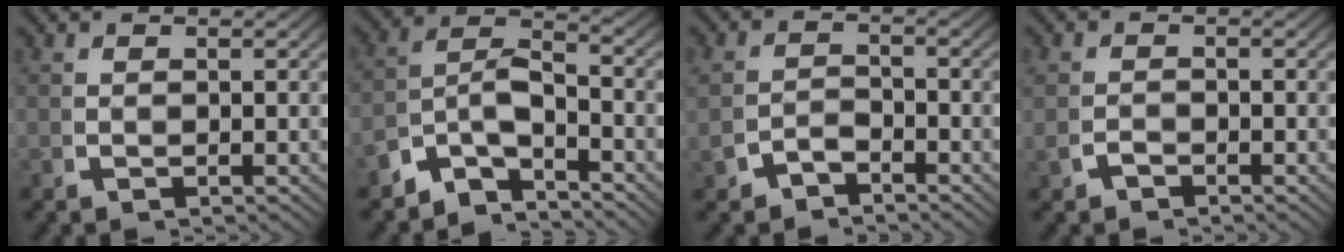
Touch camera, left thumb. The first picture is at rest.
{"total": 7.0, "force": [-2.3, 4.7, 4.7], "torque": [-0.097, -0.028, -0.043]}
{"total": 2.4, "force": [-2.0, 1.3, 0.5], "torque": [-0.007, -0.008, -0.032]}
{"total": 1.2, "force": [-0.9, 0.7, 0.4], "torque": [-0.010, -0.005, -0.015]}